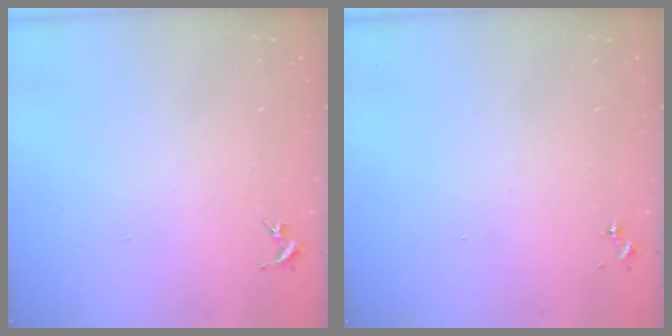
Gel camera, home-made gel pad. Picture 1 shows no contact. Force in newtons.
{"total": 0.0}